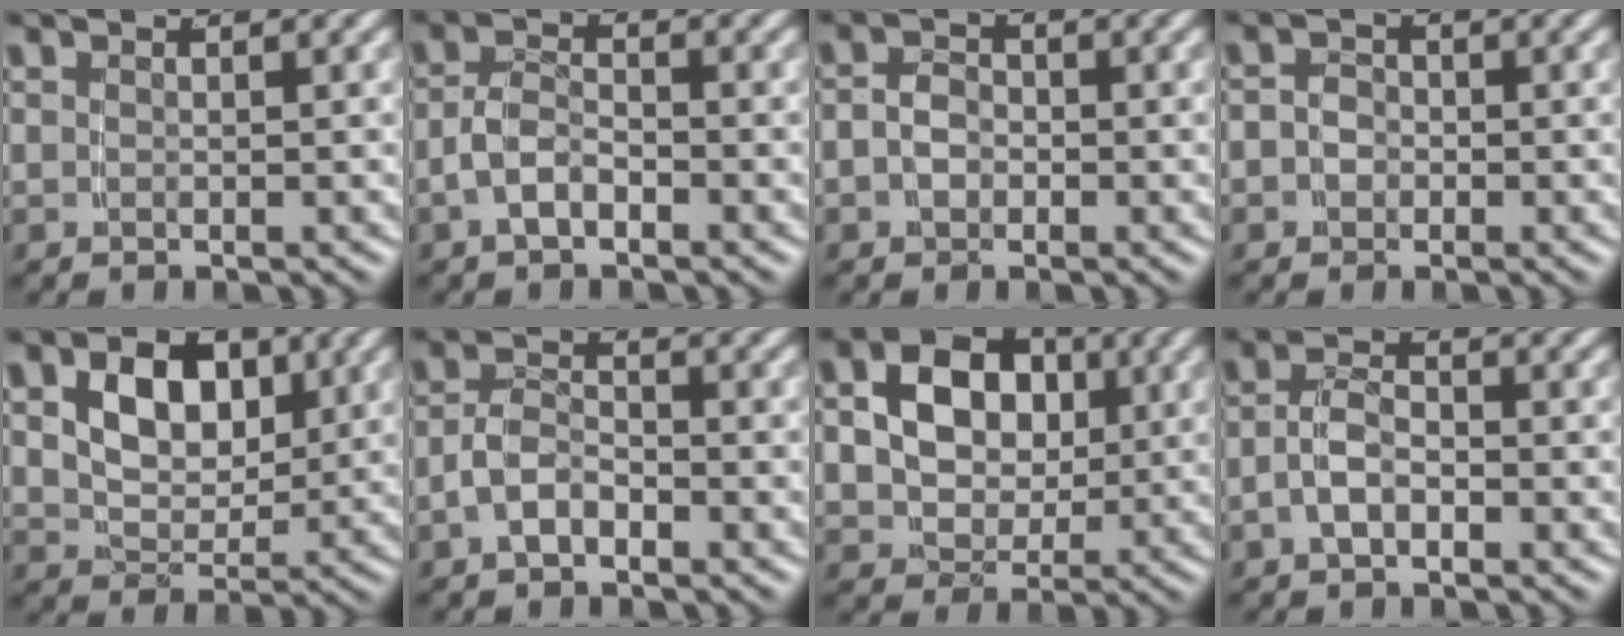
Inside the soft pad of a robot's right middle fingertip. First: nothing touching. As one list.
[{"total": 2.8, "force": [-1.6, 1.5, 1.7], "torque": [-0.038, -0.007, -0.026]}, {"total": 3.0, "force": [-0.8, 2.5, 1.4], "torque": [-0.039, -0.016, -0.011]}, {"total": 2.7, "force": [-0.9, 2.4, 0.7], "torque": [-0.022, -0.013, -0.015]}, {"total": 6.3, "force": [2.0, 4.3, 4.1], "torque": [-0.083, -0.015, 0.043]}, {"total": 3.0, "force": [-1.9, 1.7, 1.6], "torque": [-0.037, -0.008, -0.030]}, {"total": 9.6, "force": [1.8, 7.9, 5.1], "torque": [-0.107, -0.014, 0.028]}, {"total": 2.9, "force": [-1.3, 1.6, 2.0], "torque": [-0.047, -0.009, -0.019]}]